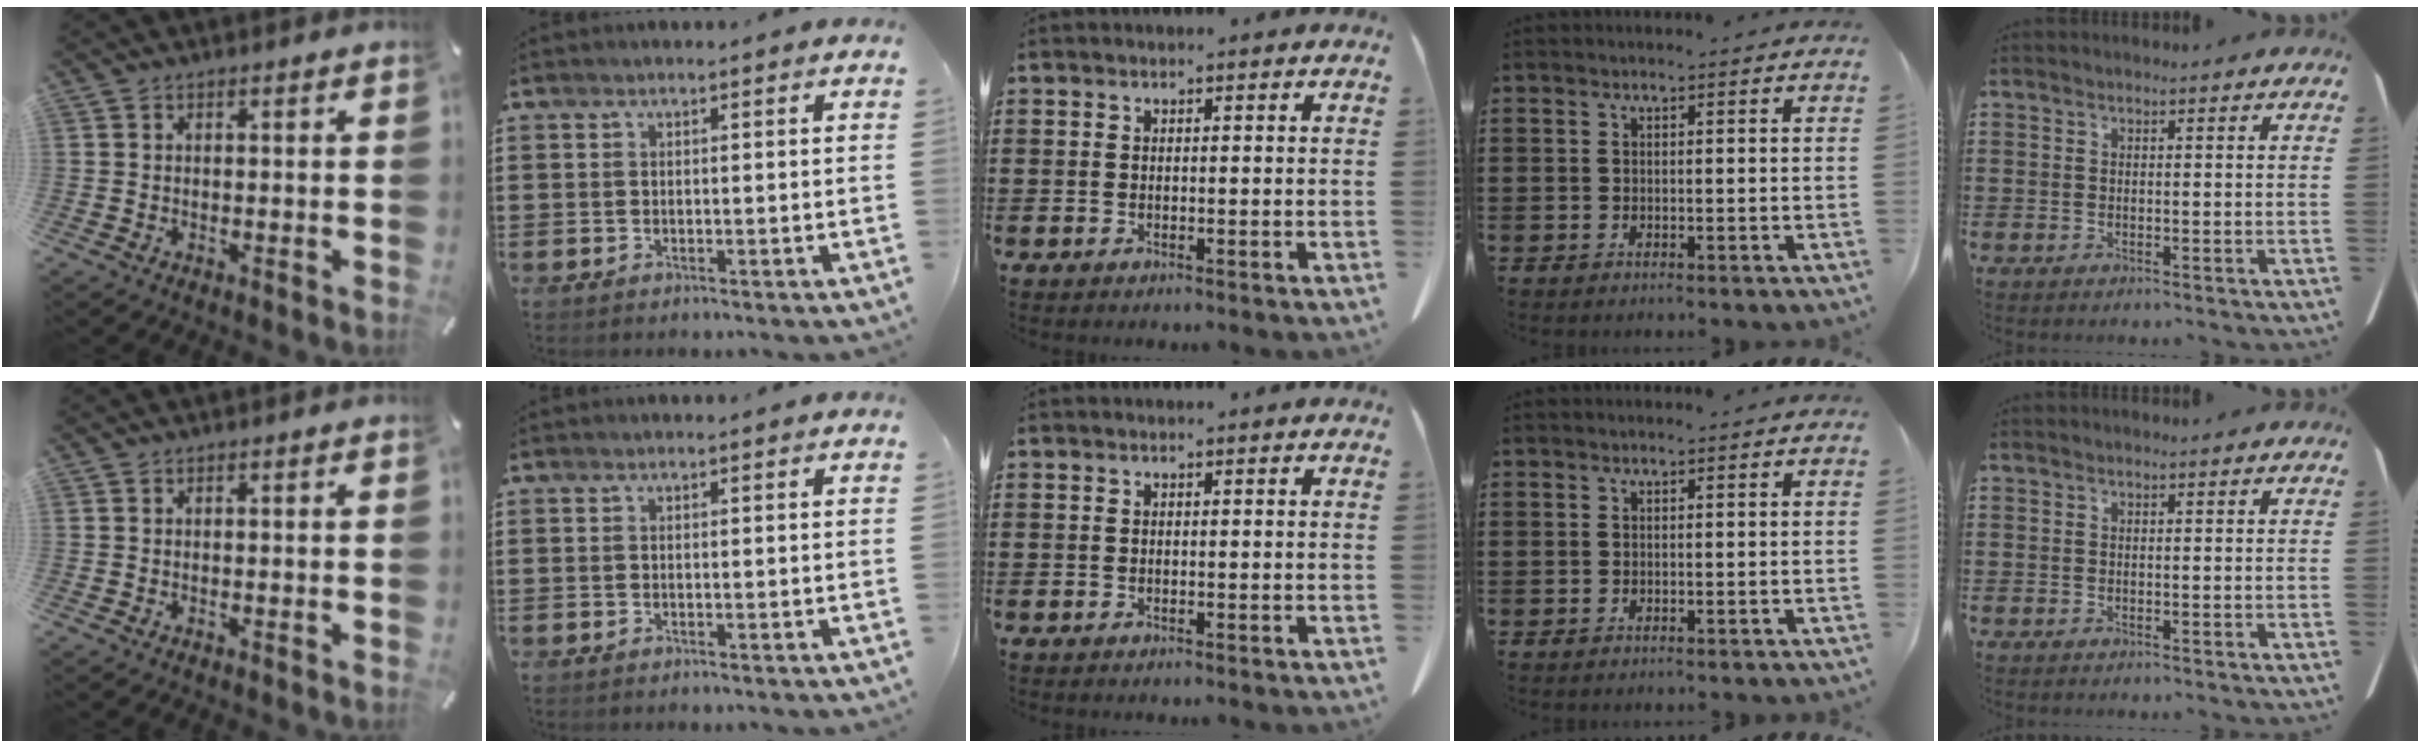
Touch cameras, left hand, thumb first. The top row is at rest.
{}